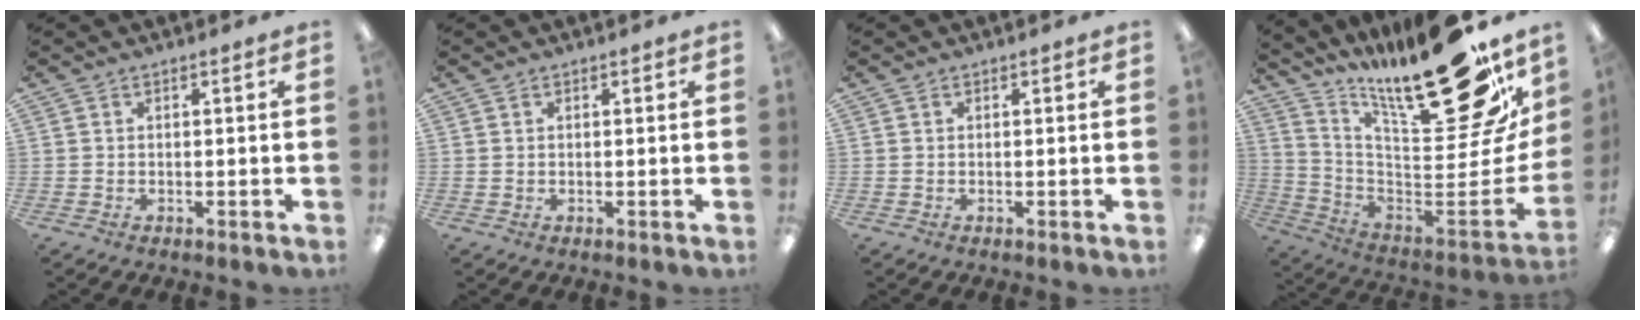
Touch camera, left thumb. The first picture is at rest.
{"total": 0.7, "force": [0.3, 0.5, 0.3], "torque": [-0.007, 0.005, 0.005]}
{"total": 0.0}
{"total": 28.1, "force": [19.5, 8.4, 18.4], "torque": [-0.249, -0.141, 0.321]}